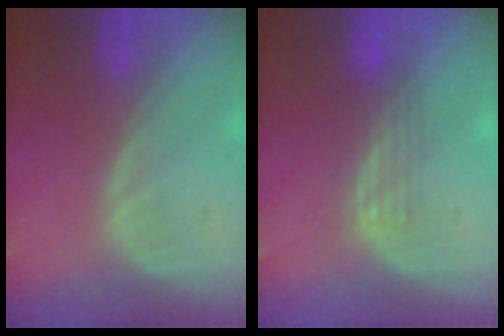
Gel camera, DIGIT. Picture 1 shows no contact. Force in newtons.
{"total": 2.9, "press": 2.6, "slide": 1.3}